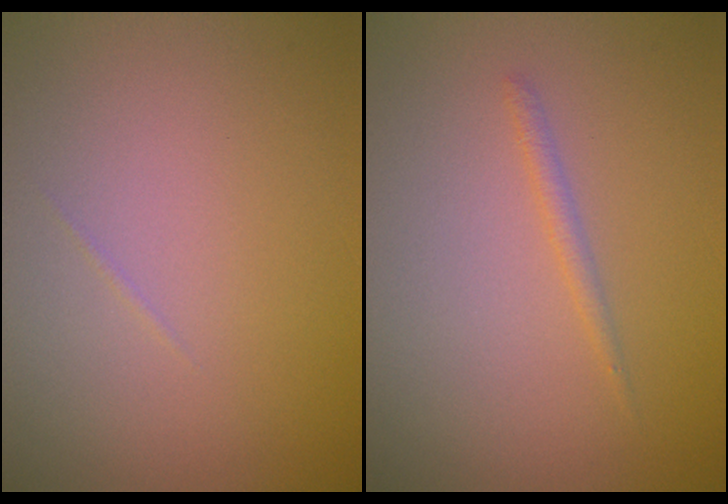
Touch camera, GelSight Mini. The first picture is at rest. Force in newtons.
{"total": 0.9, "press": 0.9, "slide": 0.1}